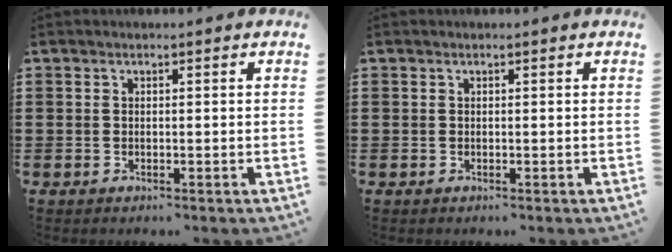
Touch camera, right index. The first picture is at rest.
{"total": 0.0}